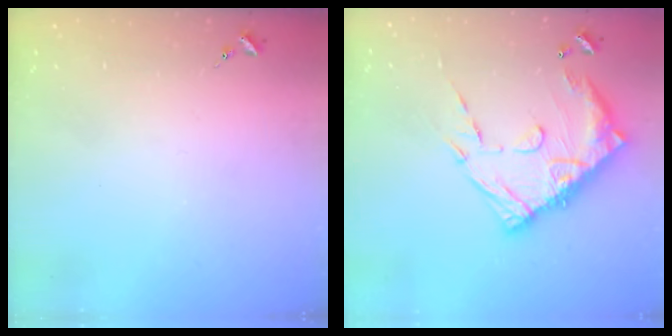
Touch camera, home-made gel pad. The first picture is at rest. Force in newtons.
{"total": 17.5, "press": 17.4, "slide": 2.0}